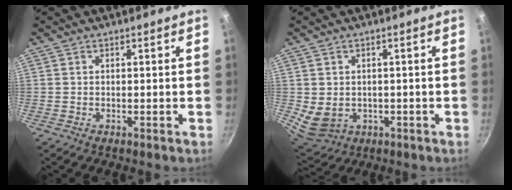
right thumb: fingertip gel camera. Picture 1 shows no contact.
{"total": 6.3, "force": [-0.4, 5.3, 3.5], "torque": [-0.045, -0.005, 0.011]}